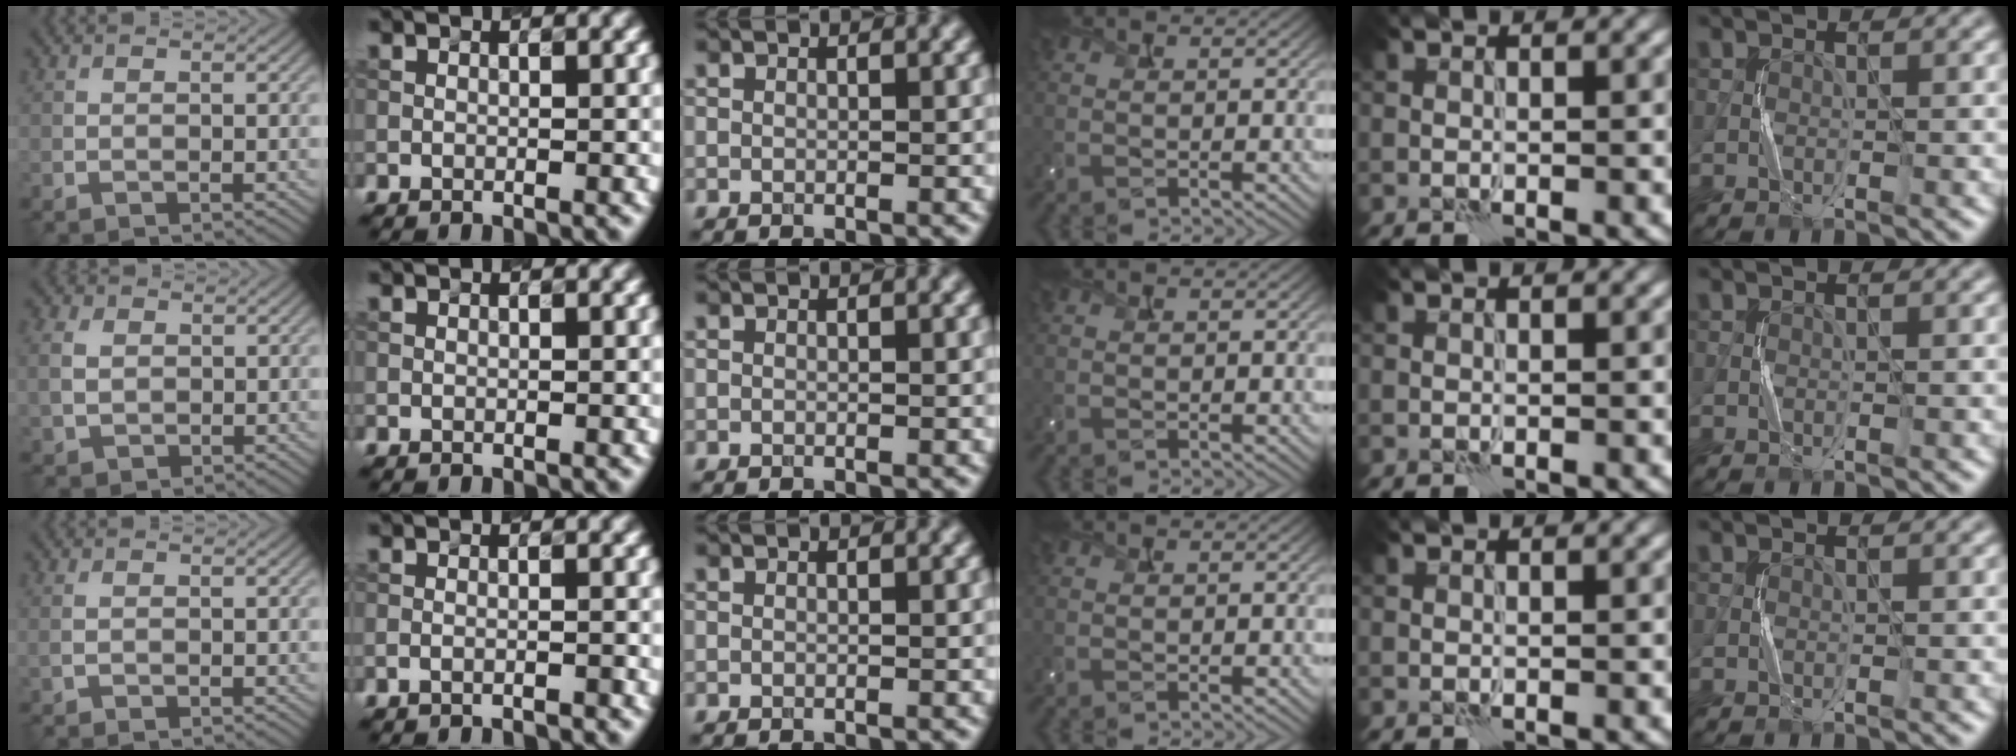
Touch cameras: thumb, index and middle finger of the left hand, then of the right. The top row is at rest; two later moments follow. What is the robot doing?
{"motion": "squeeze", "object": "bubble wrap"}